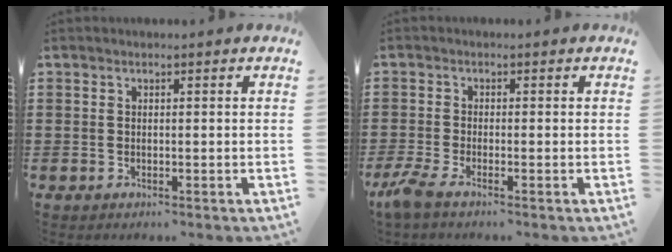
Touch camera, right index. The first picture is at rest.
{"total": 2.8, "force": [-2.1, 0.0, 1.9], "torque": [-0.053, -0.015, -0.045]}